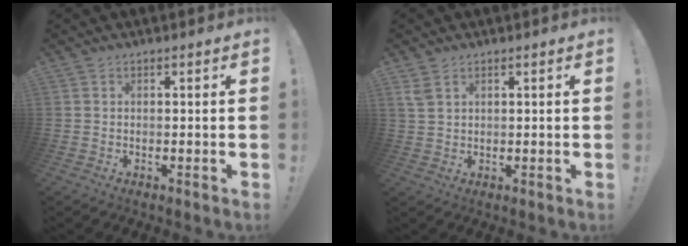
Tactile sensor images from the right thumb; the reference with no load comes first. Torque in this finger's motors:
{"motor_torque": [0.00, -0.01, 0.10, 0.20, 0.12]}